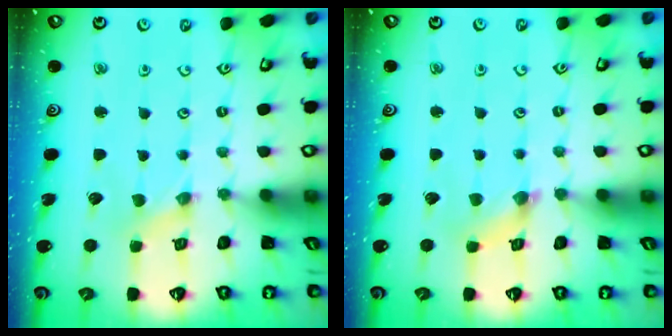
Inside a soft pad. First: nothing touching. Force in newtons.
{"total": 1.7, "press": 1.7, "slide": 0.3}